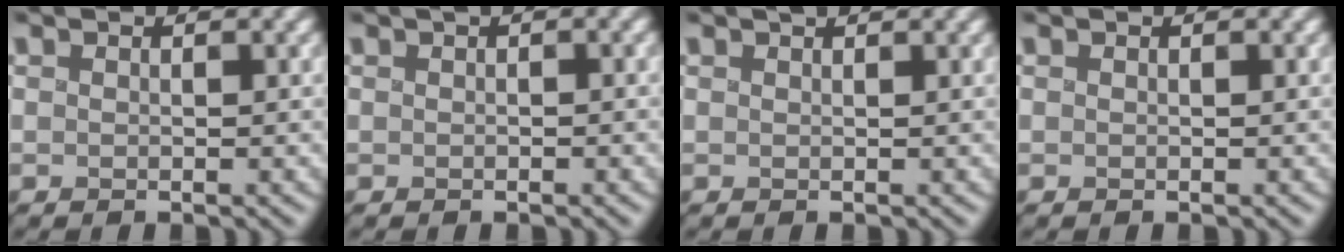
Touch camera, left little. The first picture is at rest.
{"total": 1.6, "force": [0.7, 0.7, 1.3], "torque": [-0.015, 0.006, 0.009]}
{"total": 1.0, "force": [0.8, 0.3, 0.6], "torque": [-0.003, 0.004, 0.010]}
{"total": 0.0}